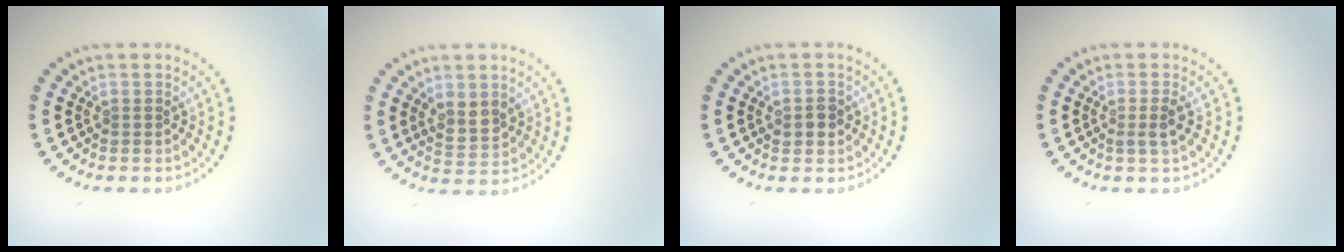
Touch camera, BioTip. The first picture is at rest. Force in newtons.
{"total": 2.4, "press": 2.3, "slide": 0.9}
{"total": 1.7, "press": 1.7, "slide": 0.1}
{"total": 1.5, "press": 1.2, "slide": 0.9}